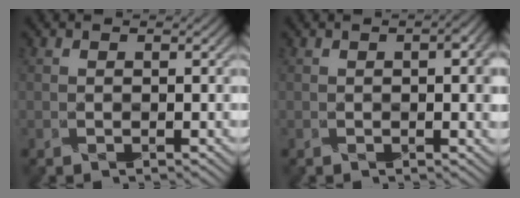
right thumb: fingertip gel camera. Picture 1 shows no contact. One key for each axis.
{"total": 3.3, "fx": 0.6, "fy": 1.0, "fz": 3.1, "tx": -0.038, "ty": 0.004, "tz": 0.009}